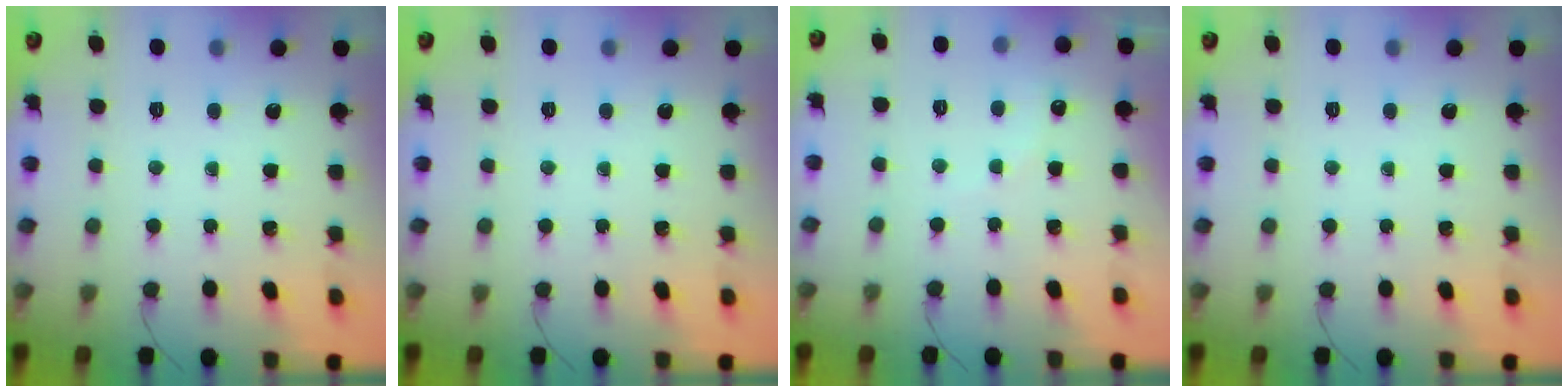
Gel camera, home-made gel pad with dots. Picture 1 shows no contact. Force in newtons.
{"total": 0.0}
{"total": 6.3, "press": 6.1, "slide": 1.3}
{"total": 0.0}